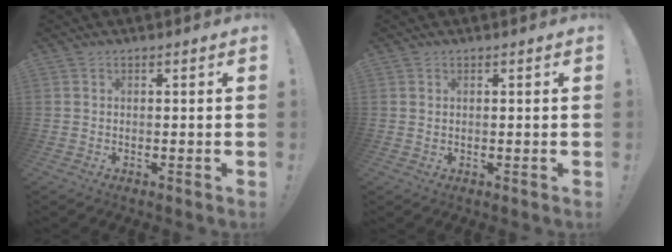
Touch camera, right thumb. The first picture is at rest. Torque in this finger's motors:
{"motor_torque": [-0.10, -0.25, -0.04, 0.39, -0.07]}